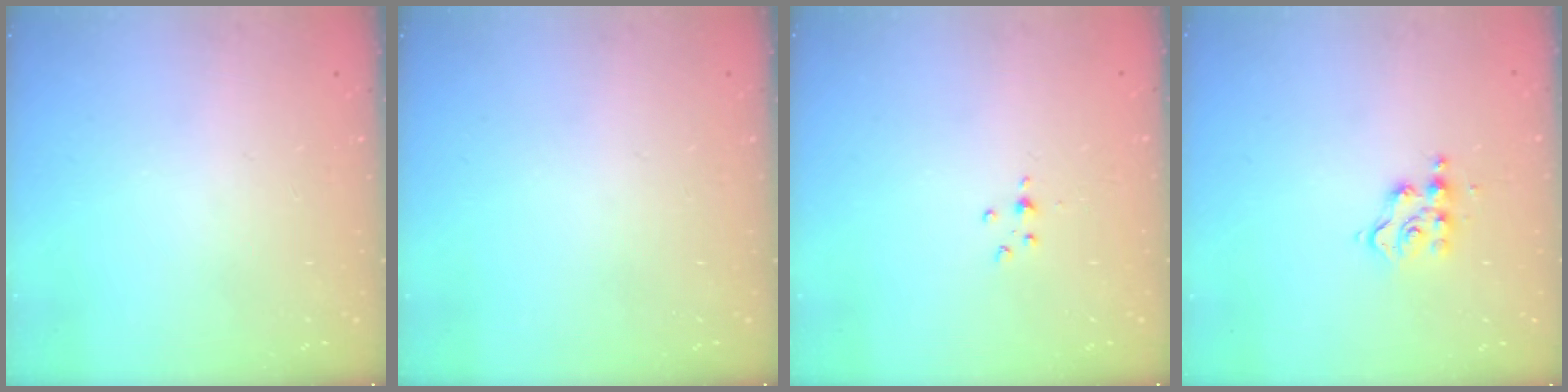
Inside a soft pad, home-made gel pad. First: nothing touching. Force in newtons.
{"total": 0.0}
{"total": 2.9, "press": 2.9, "slide": 0.4}
{"total": 6.6, "press": 6.6, "slide": 0.3}